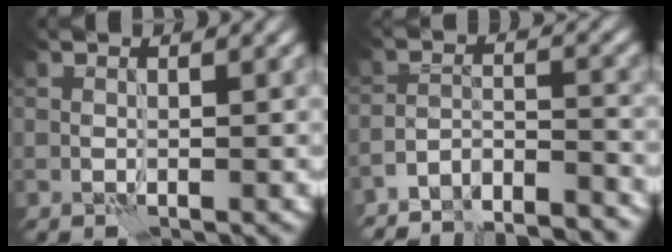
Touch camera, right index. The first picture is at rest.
{"total": 8.2, "force": [-7.9, 1.3, 1.8], "torque": [-0.019, 0.003, -0.116]}